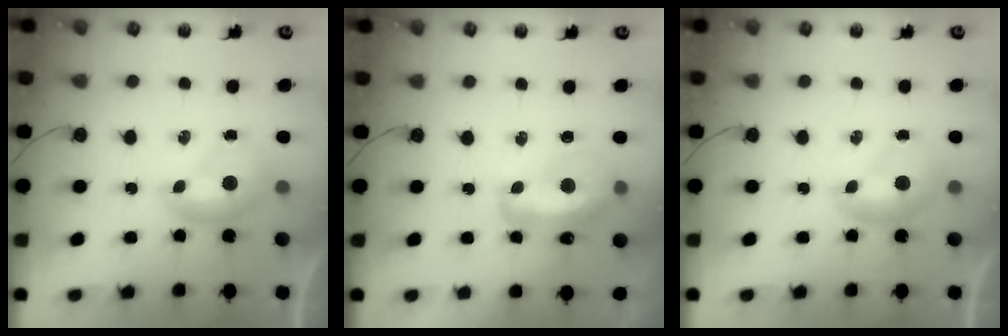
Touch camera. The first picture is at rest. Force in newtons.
{"total": 6.9, "press": 6.8, "slide": 1.2}
{"total": 0.0}